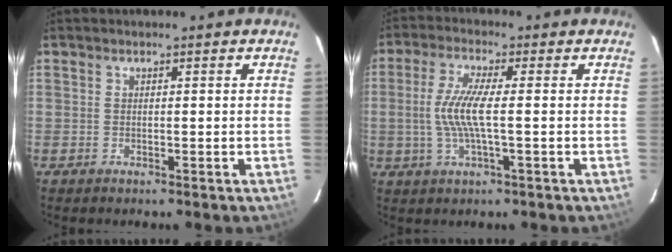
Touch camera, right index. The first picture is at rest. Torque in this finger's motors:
{"motor_torque": [0.27, -0.01, 0.47, 0.12]}